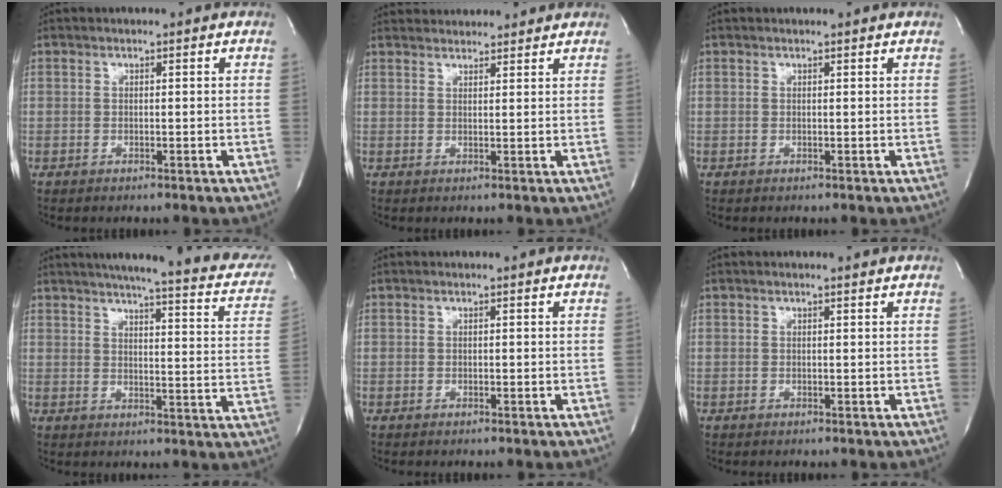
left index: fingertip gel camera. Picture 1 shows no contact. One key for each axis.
{"total": 7.9, "fx": 7.6, "fy": 1.5, "fz": 1.6, "tx": -0.020, "ty": 0.037, "tz": 0.096}
{"total": 1.2, "fx": 1.2, "fy": 0.0, "fz": 0.2, "tx": -0.010, "ty": 0.003, "tz": 0.013}
{"total": 23.1, "fx": 19.2, "fy": 3.1, "fz": 12.4, "tx": -0.165, "ty": -0.025, "tz": 0.215}
{"total": 0.0}
{"total": 0.5, "fx": 0.4, "fy": 0.0, "fz": 0.3, "tx": -0.010, "ty": 0.004, "tz": 0.007}